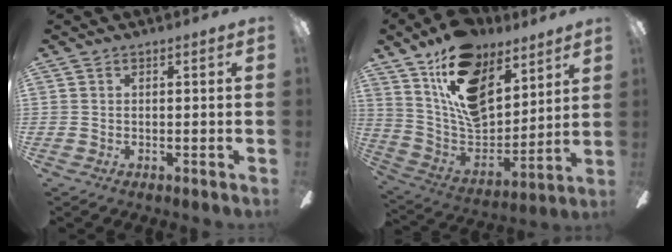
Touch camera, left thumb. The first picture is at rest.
{"total": 19.6, "force": [11.6, 11.3, 11.0], "torque": [-0.204, -0.064, 0.214]}